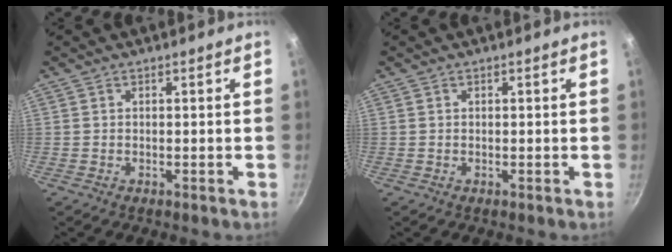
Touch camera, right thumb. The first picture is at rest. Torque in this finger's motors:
{"motor_torque": [0.46, 0.30, -0.21, 0.16, 0.03]}